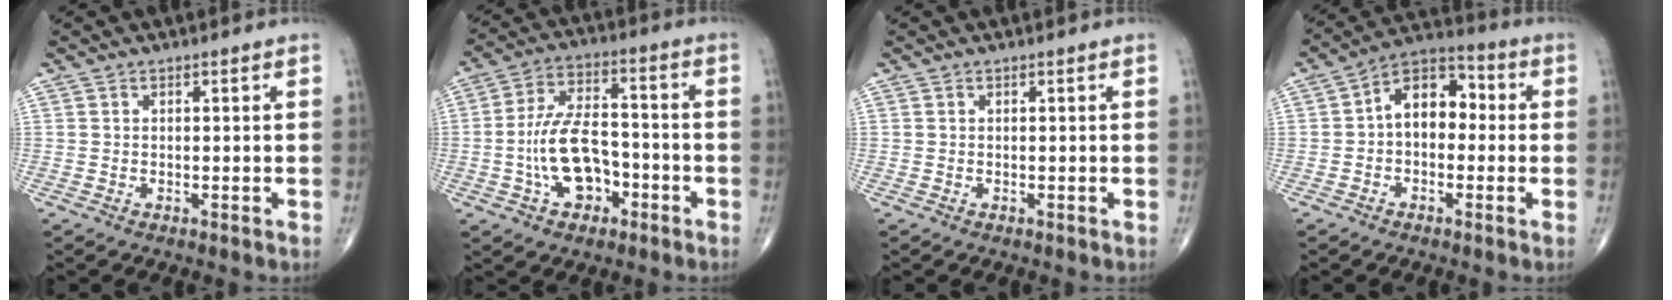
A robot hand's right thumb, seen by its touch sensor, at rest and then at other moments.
{"total": 12.2, "force": [-3.5, 7.1, 9.3], "torque": [-0.157, 0.038, -0.065]}
{"total": 0.0}
{"total": 10.0, "force": [0.0, 6.7, 7.5], "torque": [-0.090, 0.037, -0.019]}